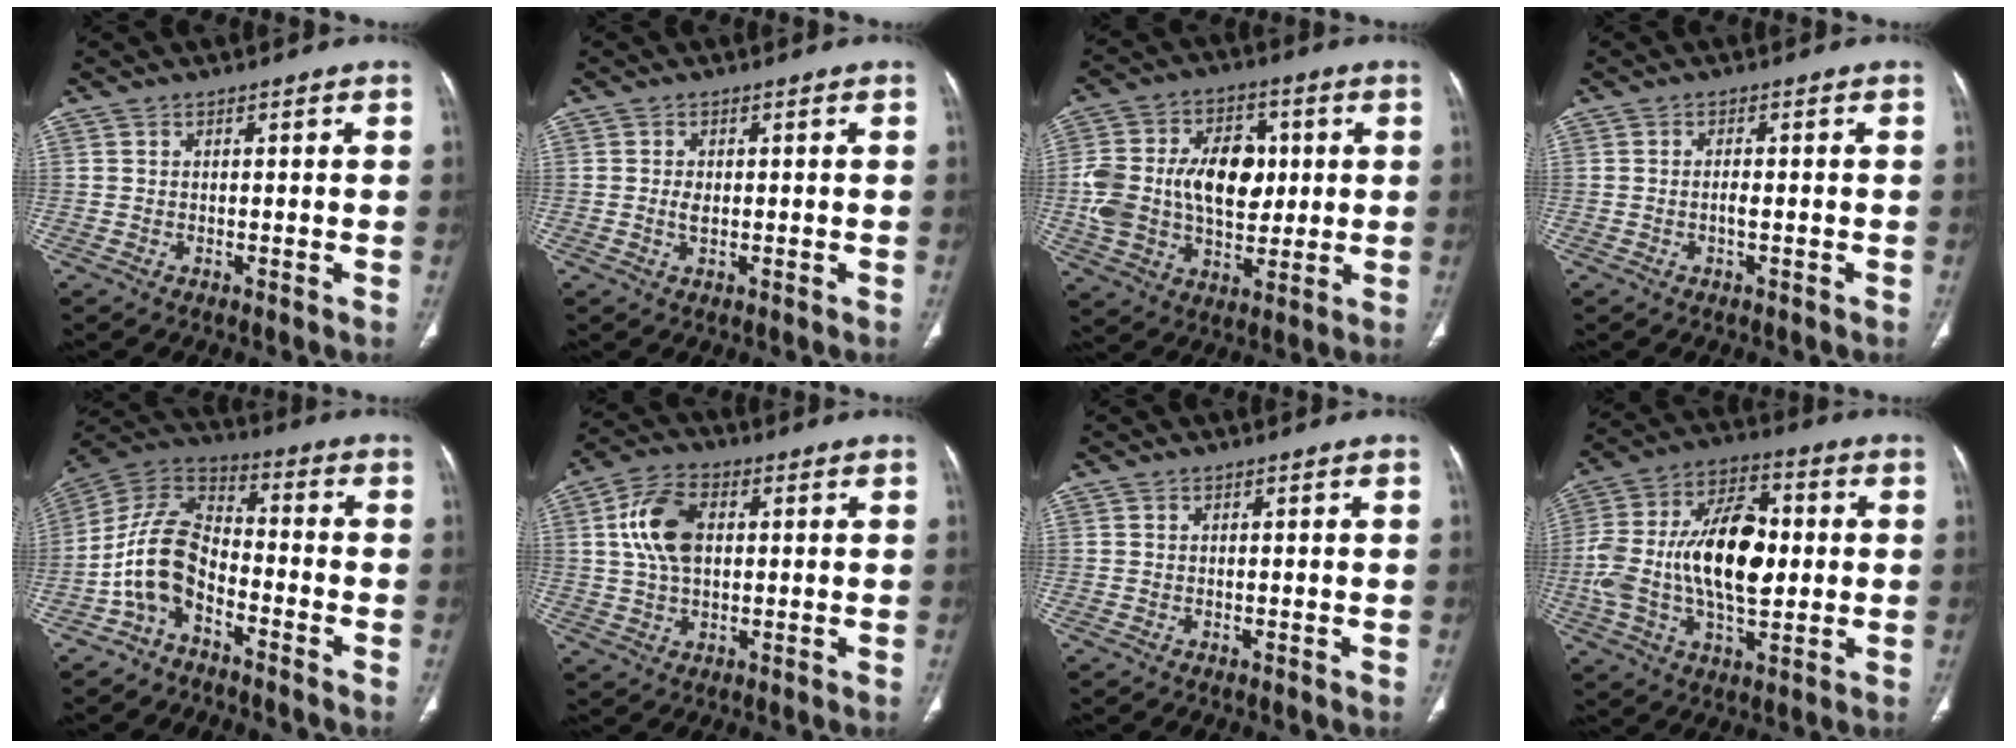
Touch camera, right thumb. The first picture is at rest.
{"total": 2.0, "force": [0.0, 1.3, 1.5], "torque": [-0.022, 0.001, 0.002]}
{"total": 19.4, "force": [1.4, 12.9, 14.4], "torque": [-0.239, 0.015, 0.033]}
{"total": 1.7, "force": [-0.5, 0.5, 1.5], "torque": [-0.030, 0.003, -0.011]}
{"total": 11.4, "force": [-4.9, 6.8, 7.8], "torque": [-0.144, 0.065, -0.106]}
{"total": 10.0, "force": [1.8, 6.2, 7.7], "torque": [-0.145, 0.010, 0.034]}
{"total": 0.0}
{"total": 20.5, "force": [0.3, 10.9, 17.3], "torque": [-0.314, 0.020, 0.005]}